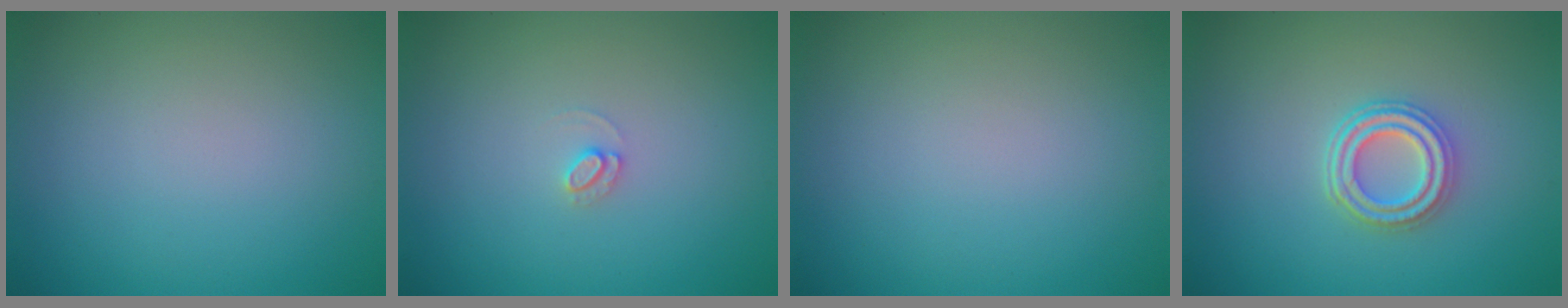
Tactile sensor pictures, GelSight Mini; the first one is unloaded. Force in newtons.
{"total": 0.9, "press": 0.9, "slide": 0.1}
{"total": 0.0}
{"total": 3.6, "press": 3.0, "slide": 2.0}